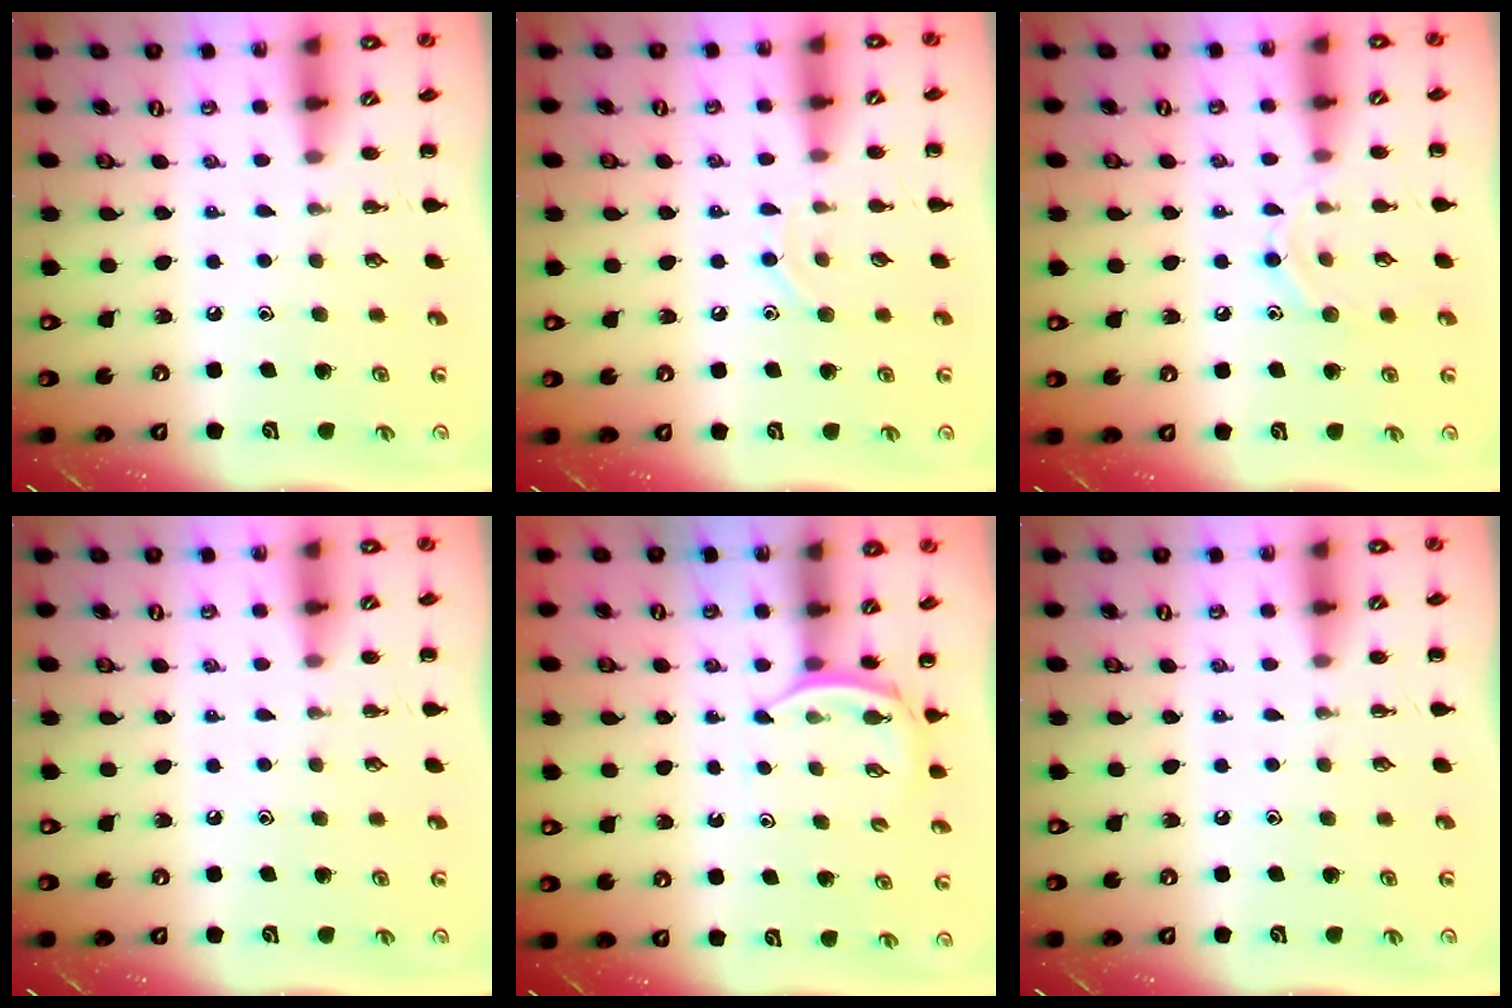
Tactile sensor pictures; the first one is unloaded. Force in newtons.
{"total": 5.5, "press": 5.3, "slide": 1.3}
{"total": 7.8, "press": 7.8, "slide": 1.1}
{"total": 0.0}
{"total": 2.3, "press": 2.1, "slide": 0.9}
{"total": 0.0}